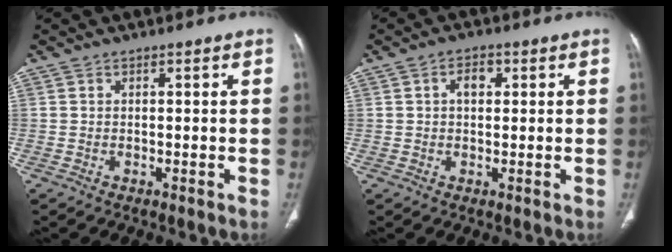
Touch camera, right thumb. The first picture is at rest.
{"total": 3.2, "force": [0.9, 2.0, 2.3], "torque": [-0.031, 0.008, 0.011]}